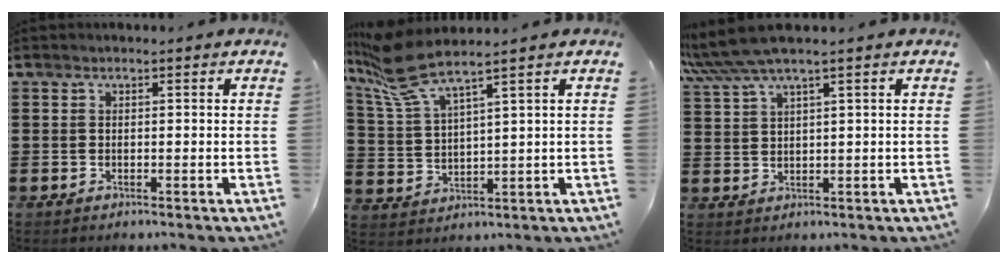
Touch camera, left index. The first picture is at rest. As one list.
[{"total": 7.2, "force": [5.6, 0.9, 4.6], "torque": [-0.125, -0.023, 0.094]}, {"total": 4.9, "force": [3.4, 0.0, 3.5], "torque": [-0.086, -0.007, 0.058]}]